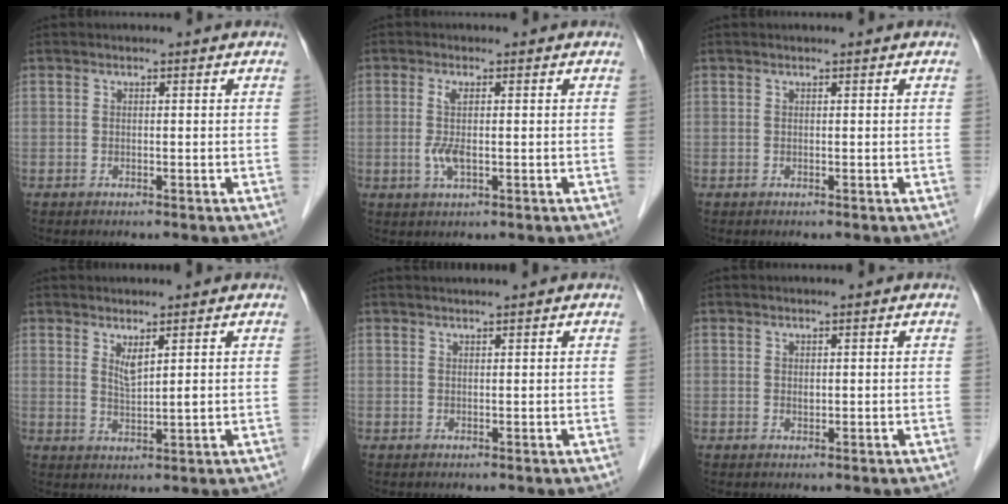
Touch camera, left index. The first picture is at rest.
{"total": 3.0, "force": [-0.3, 0.7, 2.9], "torque": [-0.069, -0.006, -0.006]}
{"total": 0.0}
{"total": 2.5, "force": [1.5, 0.1, 2.0], "torque": [-0.046, -0.012, 0.033]}
{"total": 2.2, "force": [2.0, -0.4, 0.9], "torque": [-0.006, 0.017, 0.037]}
{"total": 0.7, "force": [0.4, 0.3, 0.5], "torque": [-0.006, 0.001, 0.006]}